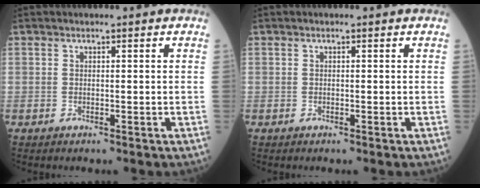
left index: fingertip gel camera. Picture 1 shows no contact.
{"total": 0.0}